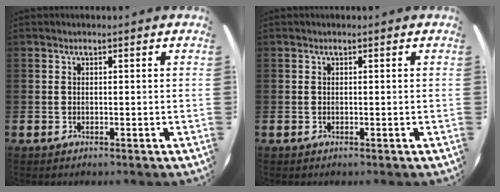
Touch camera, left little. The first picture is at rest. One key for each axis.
{"total": 0.0}